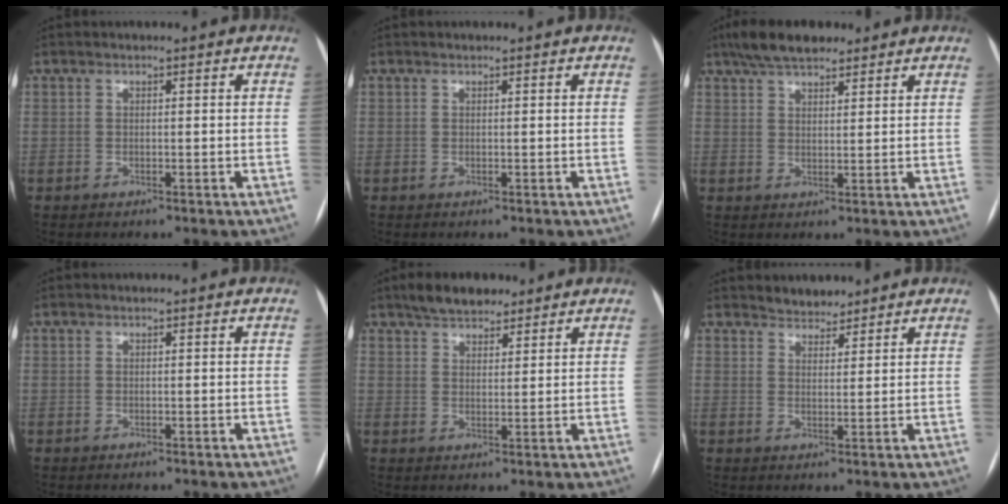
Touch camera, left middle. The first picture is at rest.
{"total": 0.0}
{"total": 8.2, "force": [6.3, 2.9, 4.3], "torque": [-0.075, 0.025, 0.109]}
{"total": 0.0}
{"total": 6.2, "force": [4.8, 2.7, 2.8], "torque": [-0.046, 0.015, 0.083]}
{"total": 3.1, "force": [2.8, 1.2, 0.2], "torque": [-0.003, 0.005, 0.046]}